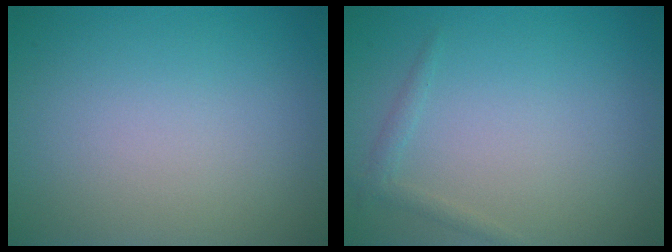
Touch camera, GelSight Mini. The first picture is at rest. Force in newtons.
{"total": 1.1, "press": 1.1, "slide": 0.0}